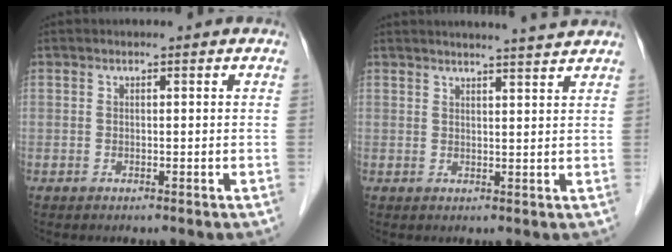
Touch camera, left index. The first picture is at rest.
{"total": 5.4, "force": [5.0, -0.9, 1.9], "torque": [-0.030, -0.002, 0.054]}